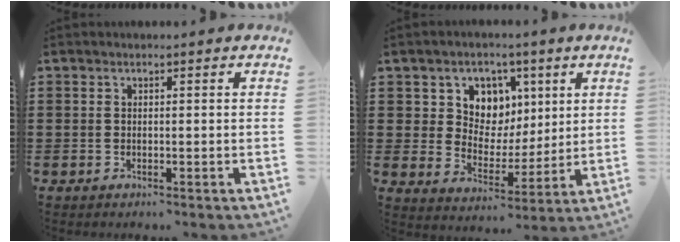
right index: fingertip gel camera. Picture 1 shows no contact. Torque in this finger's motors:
{"motor_torque": [0.51, -0.02, 0.52, 0.06]}